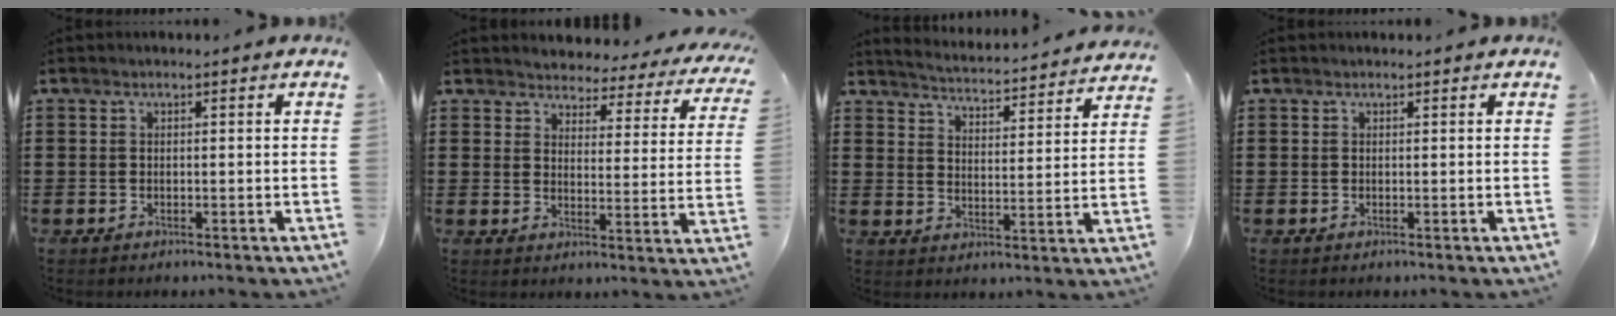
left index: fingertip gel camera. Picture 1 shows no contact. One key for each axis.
{"total": 3.5, "fx": 3.5, "fy": 0.4, "fz": -0.1, "tx": -0.023, "ty": -0.030, "tz": 0.056}
{"total": 3.6, "fx": 3.5, "fy": -0.7, "fz": 0.1, "tx": -0.024, "ty": -0.038, "tz": 0.053}
{"total": 0.0}